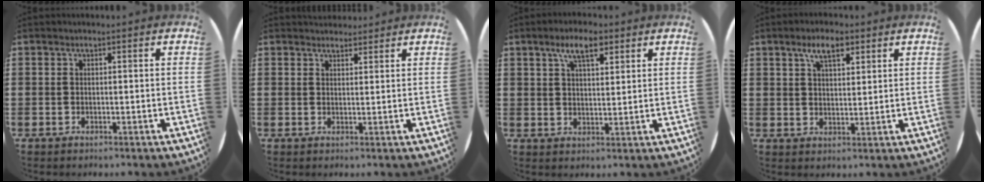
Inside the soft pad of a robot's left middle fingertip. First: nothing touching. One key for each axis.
{"total": 2.0, "fx": 2.0, "fy": 0.5, "fz": -0.2, "tx": 0.001, "ty": -0.001, "tz": 0.037}
{"total": 5.8, "fx": 3.8, "fy": 2.2, "fz": 3.8, "tx": -0.067, "ty": 0.000, "tz": 0.063}
{"total": 4.8, "fx": 3.1, "fy": 2.1, "fz": 3.0, "tx": -0.049, "ty": 0.003, "tz": 0.052}